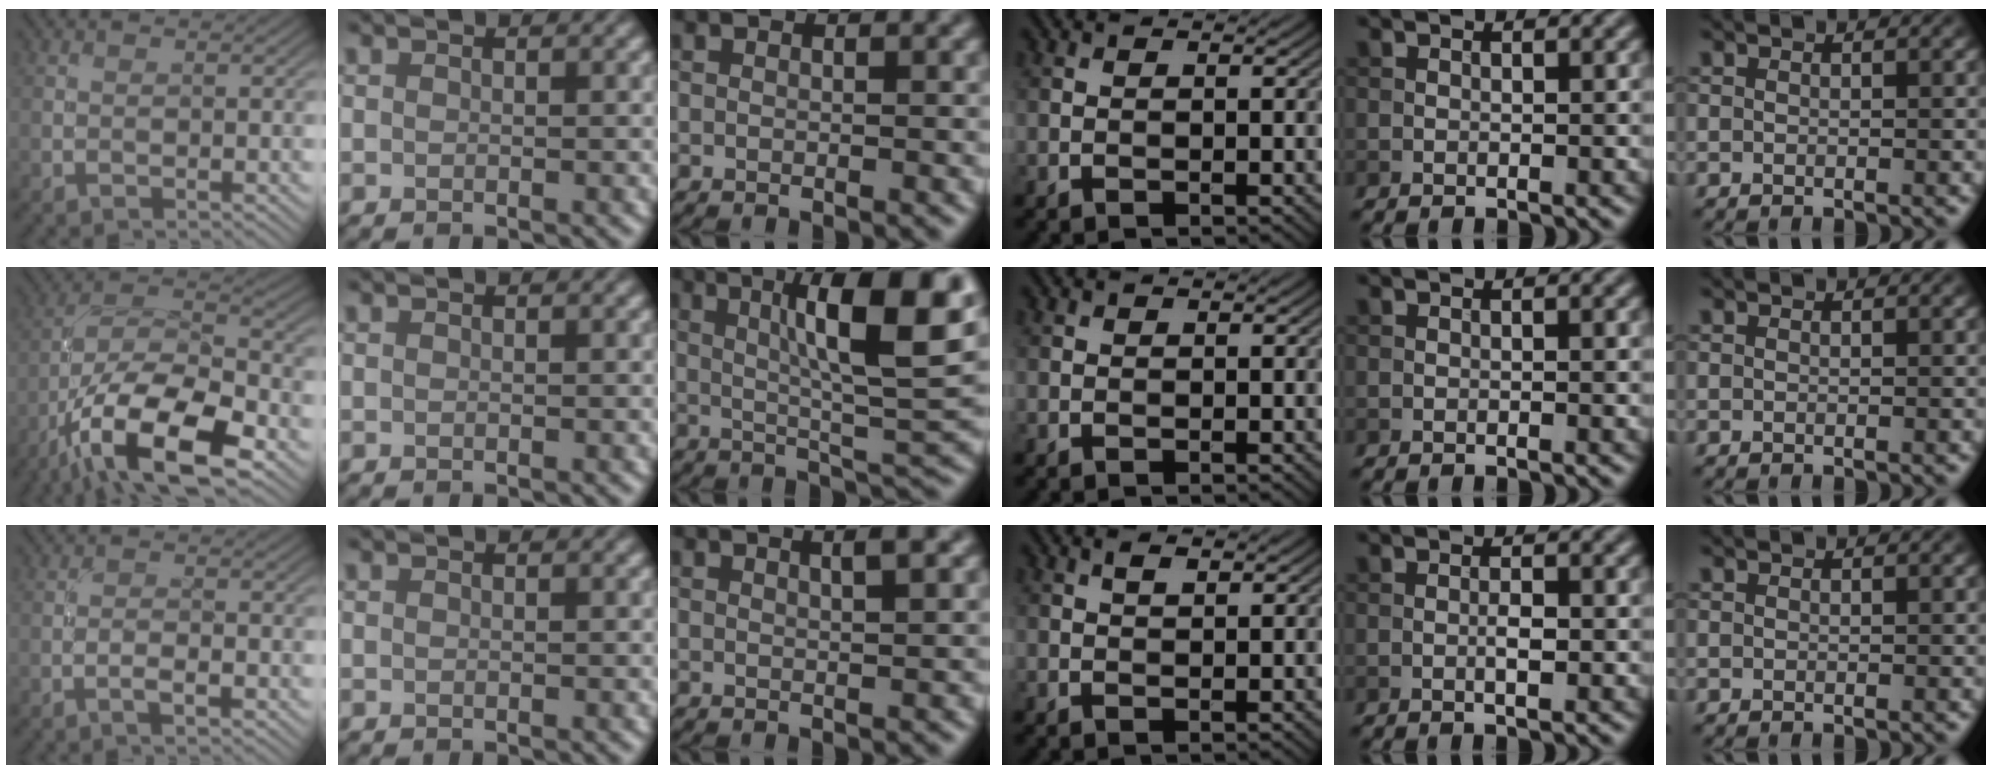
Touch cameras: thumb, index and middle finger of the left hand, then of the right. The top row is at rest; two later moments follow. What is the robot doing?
{"motion": "unscrew", "object": "medicine bottle"}